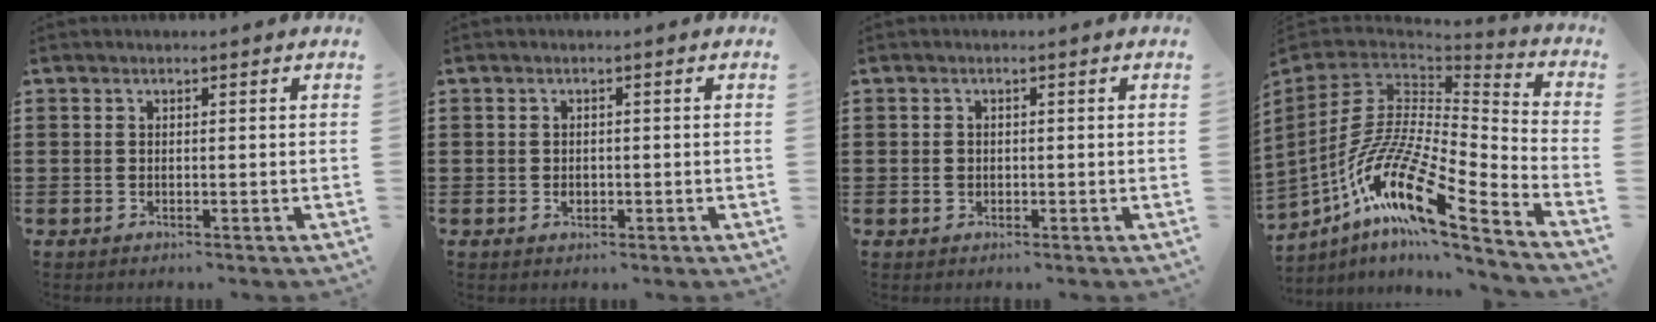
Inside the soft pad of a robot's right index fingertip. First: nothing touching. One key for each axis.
{"total": 1.1, "fx": -0.2, "fy": 0.8, "fz": 0.7, "tx": -0.015, "ty": 0.004, "tz": -0.005}
{"total": 1.2, "fx": -0.1, "fy": 1.0, "fz": 0.5, "tx": -0.014, "ty": 0.006, "tz": -0.004}
{"total": 15.8, "fx": -8.2, "fy": 4.2, "fz": 12.8, "tx": -0.288, "ty": -0.016, "tz": -0.168}